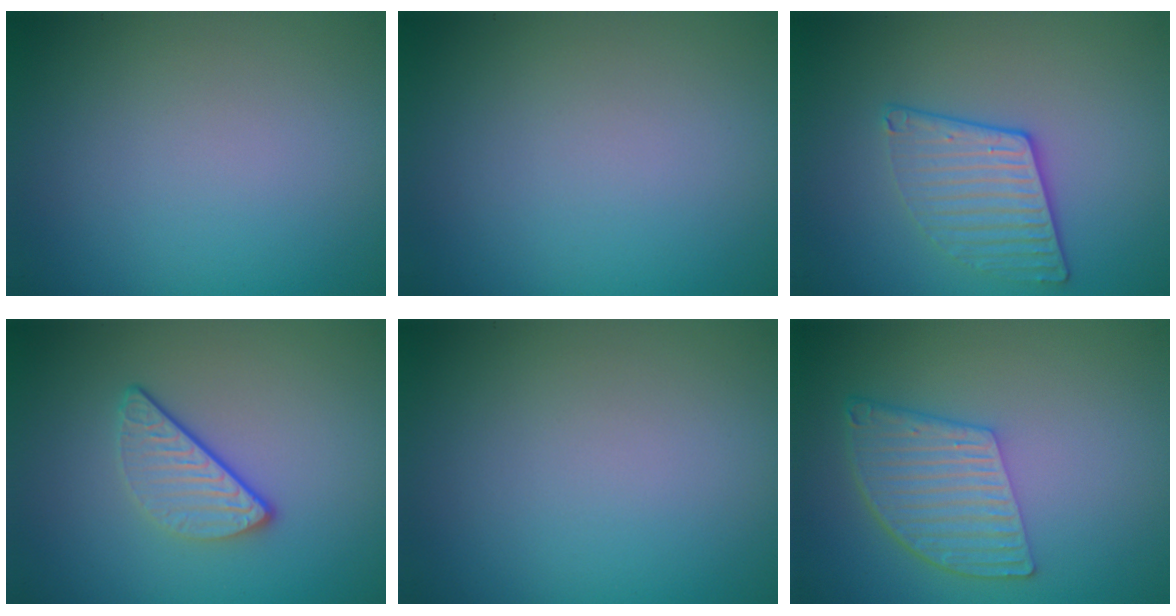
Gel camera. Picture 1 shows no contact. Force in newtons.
{"total": 0.0}
{"total": 3.1, "press": 2.7, "slide": 1.4}
{"total": 3.0, "press": 2.3, "slide": 1.9}
{"total": 0.0}
{"total": 5.4, "press": 3.9, "slide": 3.7}